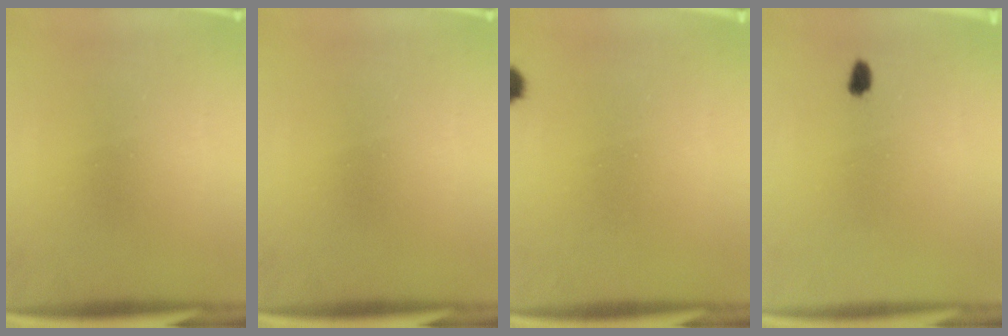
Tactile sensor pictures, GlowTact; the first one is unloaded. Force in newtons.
{"total": 0.0}
{"total": 2.3}
{"total": 1.4}